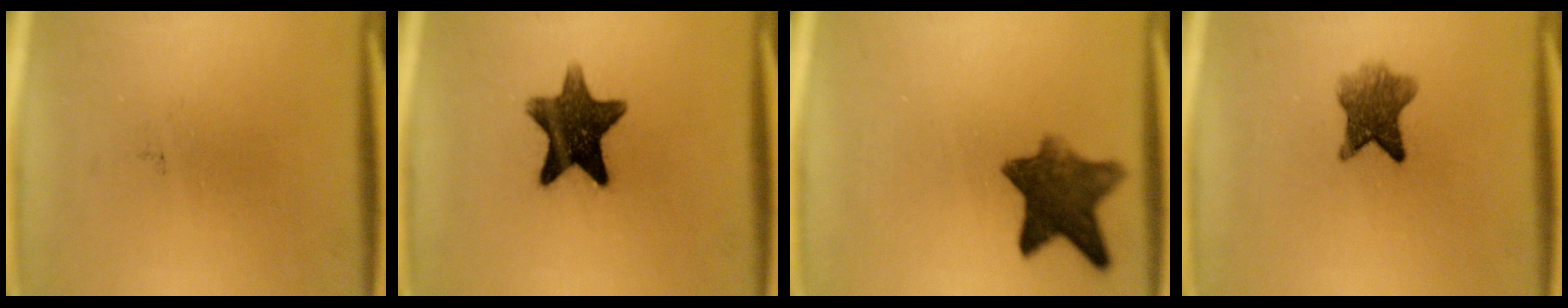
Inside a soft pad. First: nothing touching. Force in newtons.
{"total": 12.2}
{"total": 9.2}
{"total": 6.0}